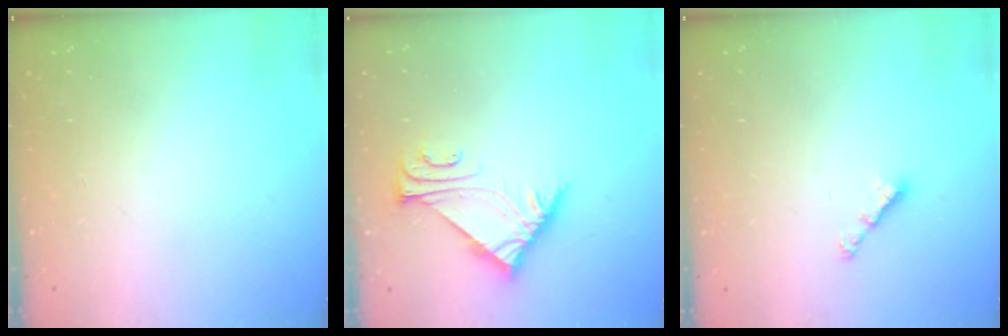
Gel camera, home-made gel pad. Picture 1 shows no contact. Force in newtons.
{"total": 6.1, "press": 6.1, "slide": 0.3}
{"total": 3.1, "press": 3.1, "slide": 0.6}